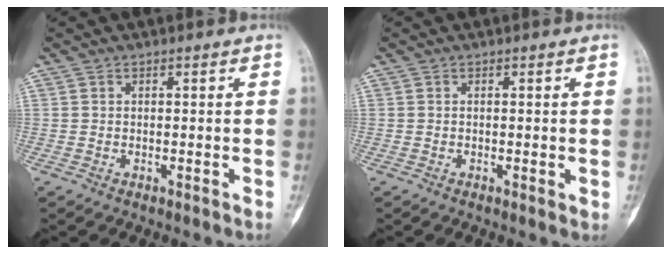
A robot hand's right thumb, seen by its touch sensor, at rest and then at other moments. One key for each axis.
{"total": 1.0, "fx": -0.1, "fy": 0.2, "fz": 0.9, "tx": -0.011, "ty": -0.004, "tz": 0.000}